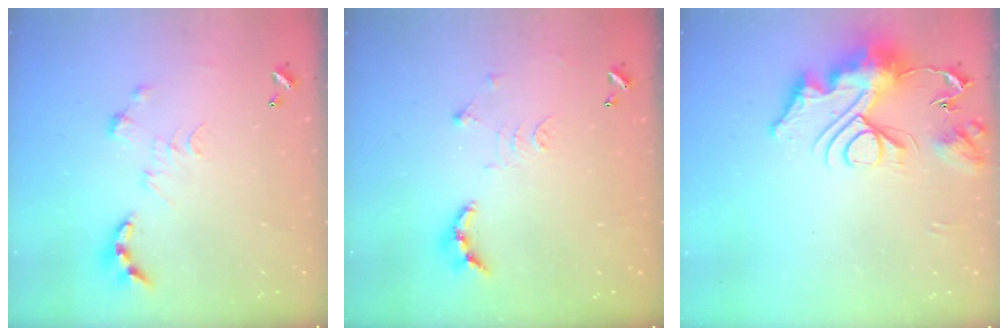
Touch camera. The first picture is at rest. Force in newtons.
{"total": 10.3, "press": 10.2, "slide": 1.0}
{"total": 17.1, "press": 17.1, "slide": 1.7}